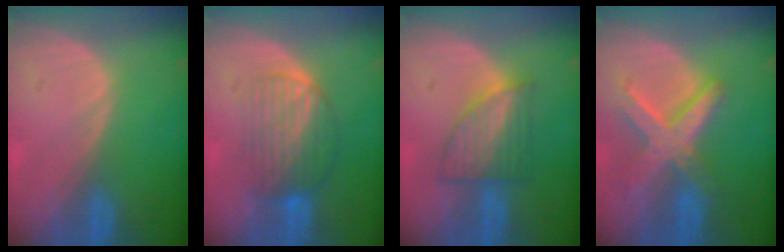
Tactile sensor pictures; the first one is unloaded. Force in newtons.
{"total": 6.8, "press": 6.5, "slide": 1.9}
{"total": 6.0, "press": 5.9, "slide": 1.0}
{"total": 8.4, "press": 7.2, "slide": 4.3}